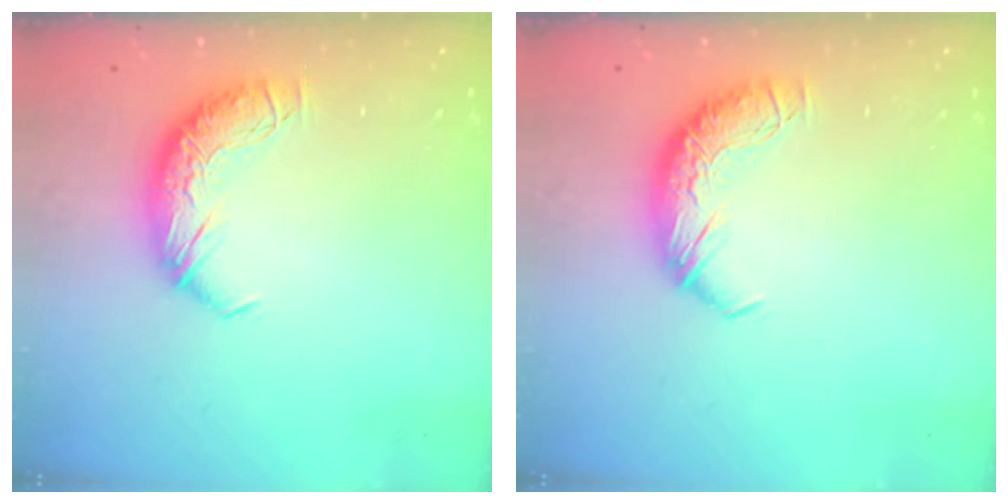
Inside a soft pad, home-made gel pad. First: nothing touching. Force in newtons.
{"total": 0.0}